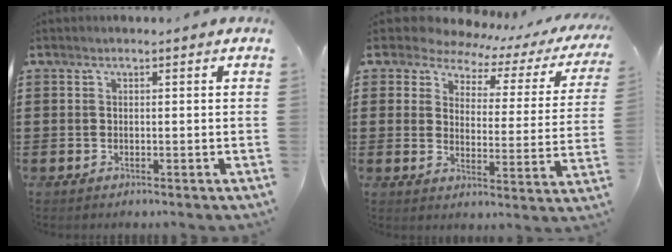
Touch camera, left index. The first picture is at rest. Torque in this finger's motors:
{"motor_torque": [2.14, 0.00, 0.00, -0.12]}